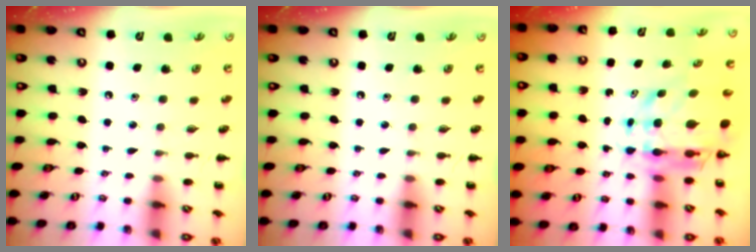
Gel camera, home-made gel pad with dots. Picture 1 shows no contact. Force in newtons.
{"total": 0.0}
{"total": 9.2, "press": 8.7, "slide": 3.0}